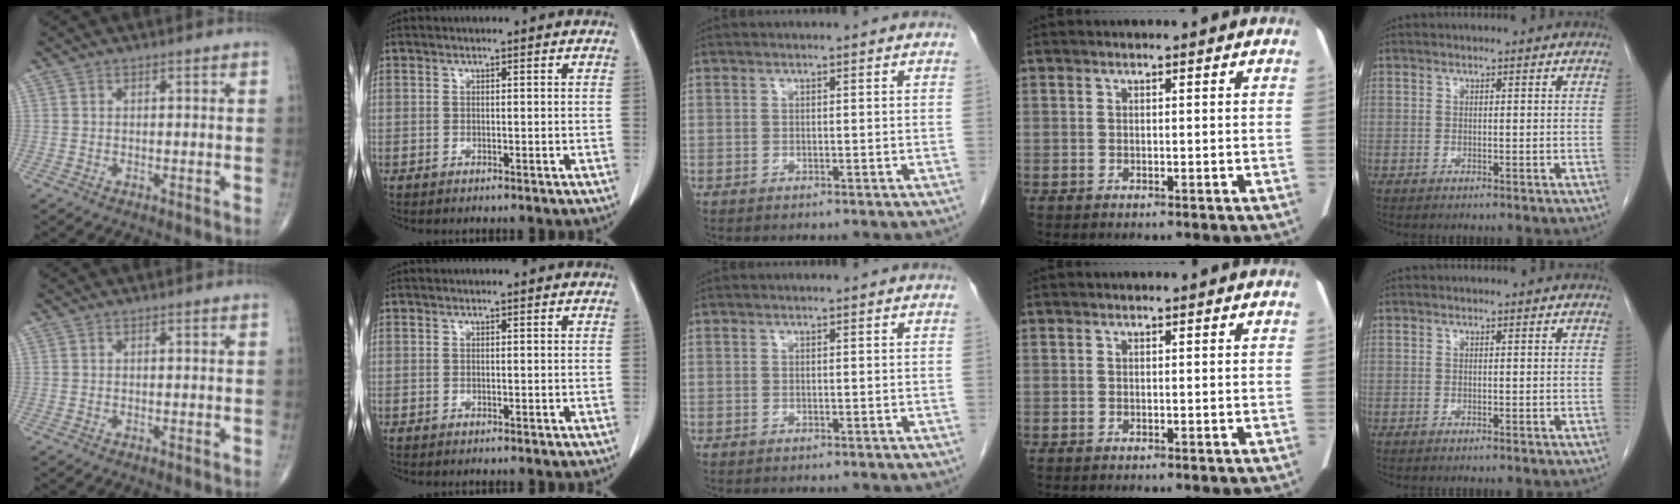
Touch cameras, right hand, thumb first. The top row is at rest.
{}